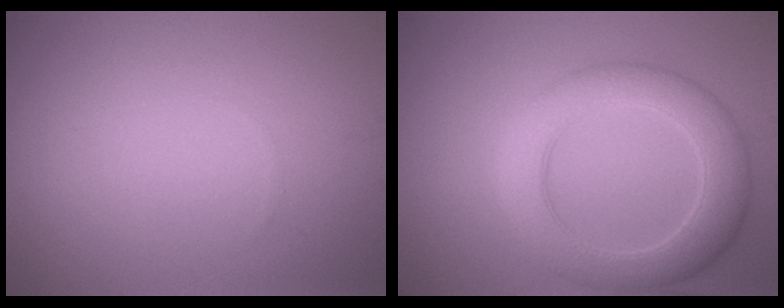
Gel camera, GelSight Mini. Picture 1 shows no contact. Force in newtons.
{"total": 5.6, "press": 5.6, "slide": 0.1}